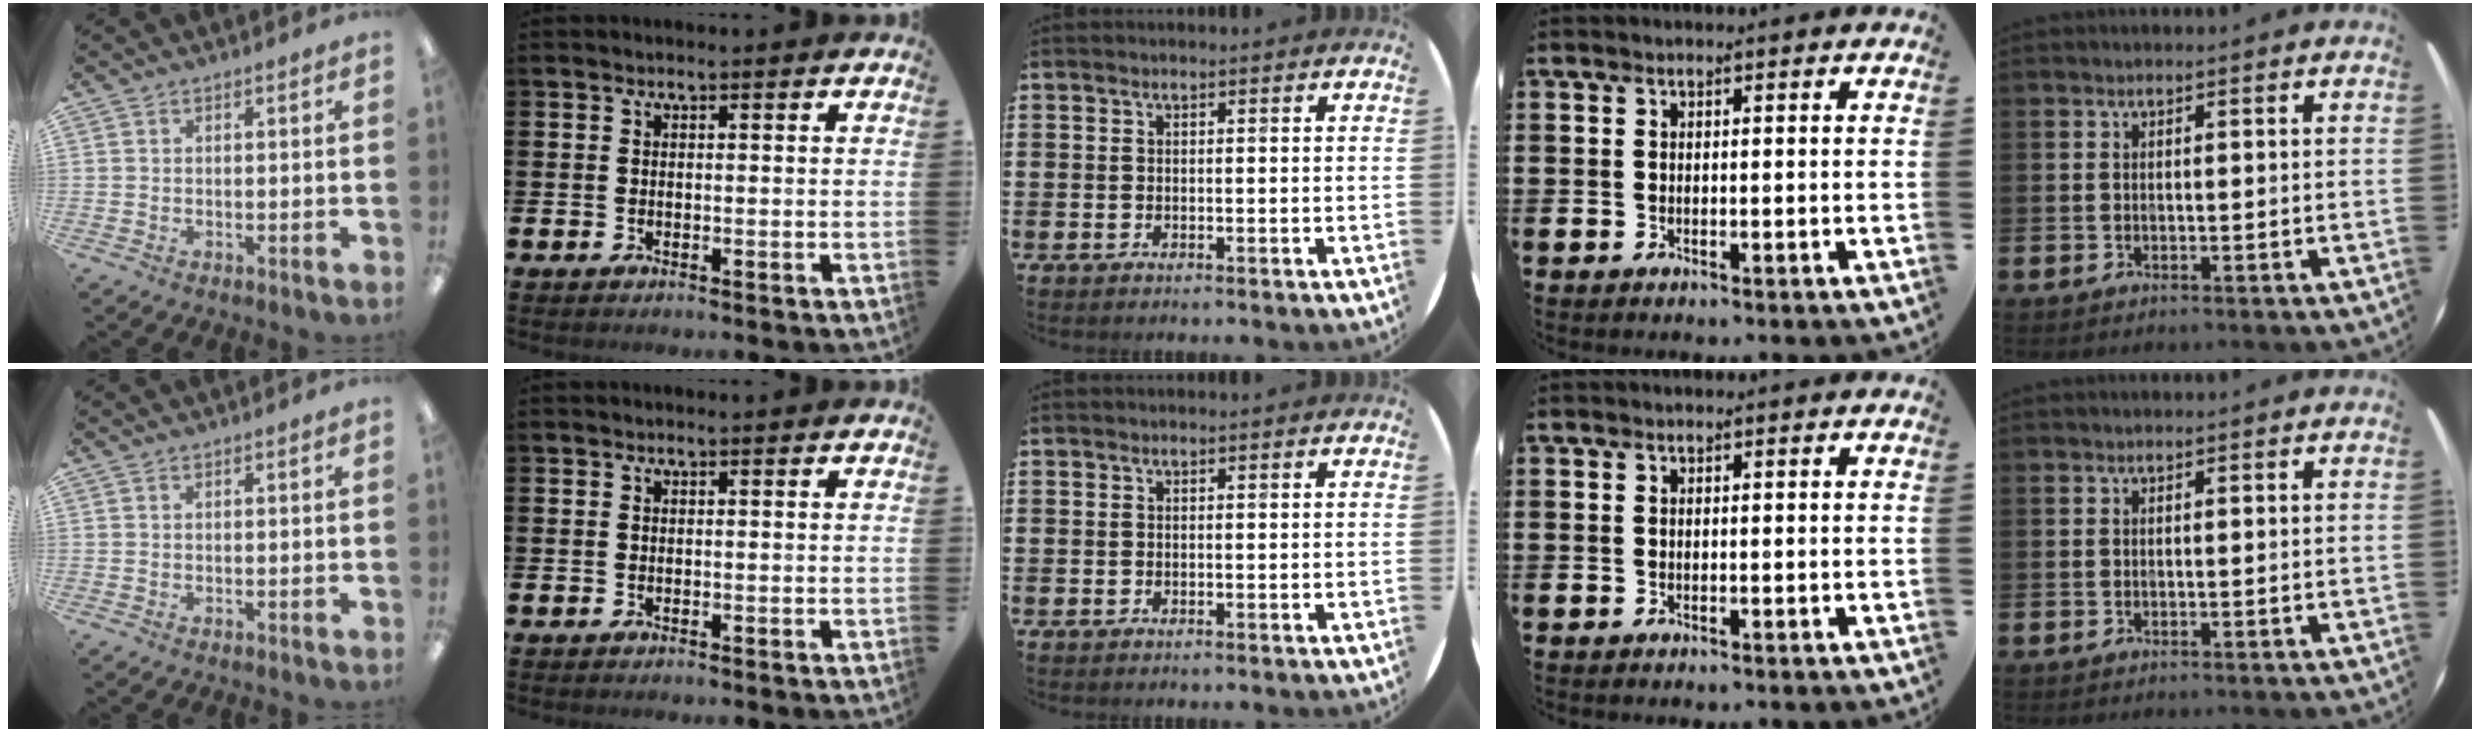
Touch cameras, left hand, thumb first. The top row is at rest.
{}